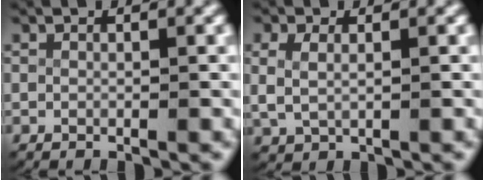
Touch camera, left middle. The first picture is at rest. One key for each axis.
{"total": 3.1, "fx": 0.6, "fy": 2.5, "fz": 1.8, "tx": -0.056, "ty": -0.006, "tz": 0.019}